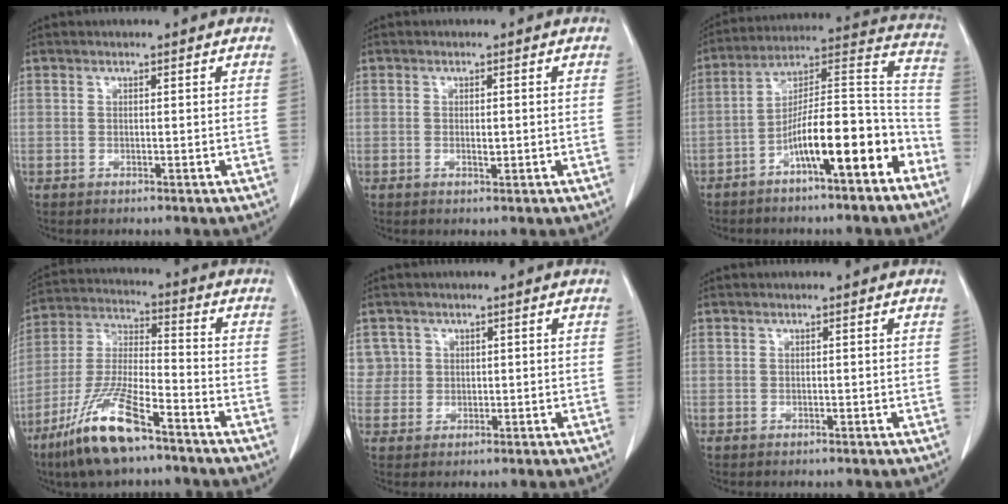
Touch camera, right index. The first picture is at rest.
{"total": 1.2, "force": [0.0, 0.5, 1.1], "torque": [-0.020, -0.003, 0.001]}
{"total": 15.6, "force": [-8.1, 2.9, 13.0], "torque": [-0.201, 0.037, -0.125]}
{"total": 13.9, "force": [-9.0, 2.6, 10.3], "torque": [-0.222, -0.026, -0.169]}
{"total": 3.5, "force": [1.3, 3.2, -0.3], "torque": [0.025, 0.006, 0.021]}
{"total": 0.0}